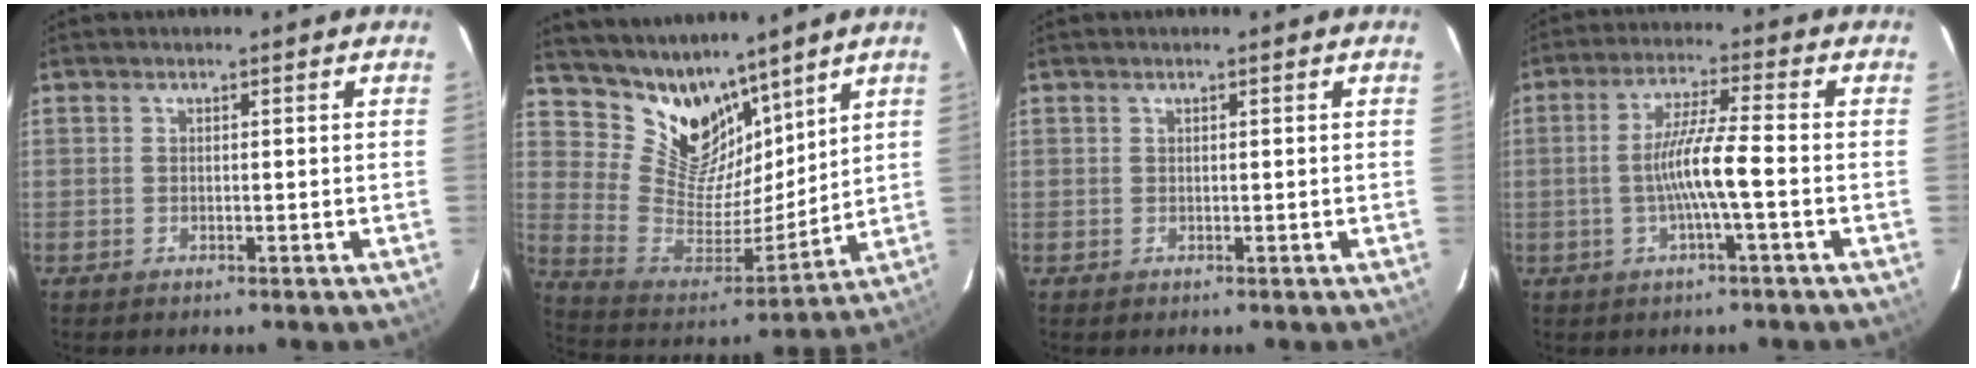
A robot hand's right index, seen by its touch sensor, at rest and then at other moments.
{"total": 15.0, "force": [11.8, 7.7, 5.0], "torque": [-0.118, -0.006, 0.234]}
{"total": 0.6, "force": [0.2, 0.5, 0.0], "torque": [0.003, 0.003, 0.002]}
{"total": 7.6, "force": [-1.8, -0.4, 7.4], "torque": [-0.147, 0.001, -0.034]}